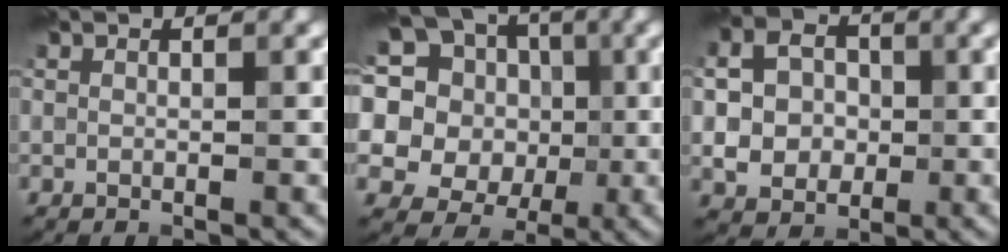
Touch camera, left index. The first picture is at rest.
{"total": 17.8, "force": [6.4, 15.2, 6.7], "torque": [-0.180, 0.033, 0.093]}
{"total": 6.2, "force": [0.0, 5.3, 3.2], "torque": [-0.067, 0.009, -0.011]}